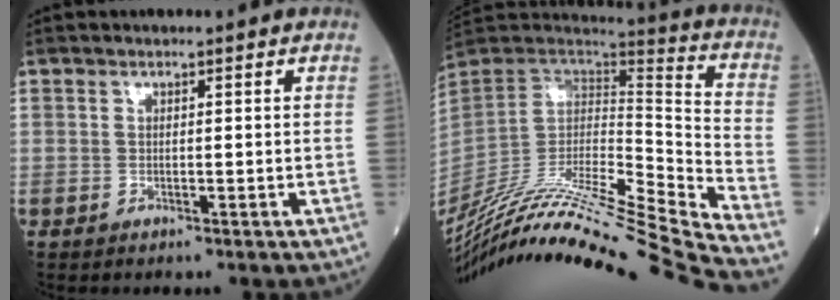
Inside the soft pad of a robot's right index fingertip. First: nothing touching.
{"total": 32.7, "force": [-29.0, -1.9, 14.9], "torque": [-0.219, -0.059, -0.461]}